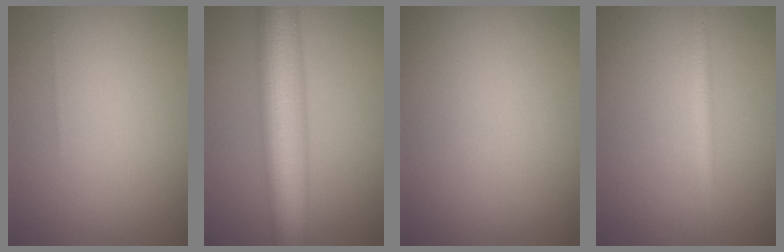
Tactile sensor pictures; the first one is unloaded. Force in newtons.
{"total": 10.5, "press": 10.5, "slide": 0.2}
{"total": 0.0}
{"total": 1.7, "press": 1.7, "slide": 0.0}